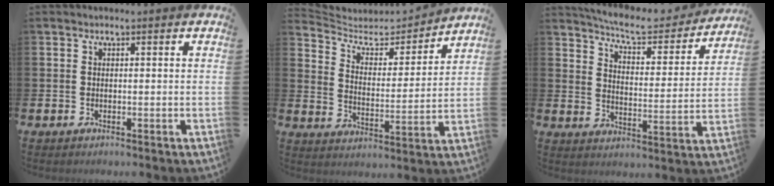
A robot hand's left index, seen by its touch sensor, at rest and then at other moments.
{"total": 5.6, "force": [5.1, 2.0, 1.2], "torque": [-0.052, -0.048, 0.082]}
{"total": 7.5, "force": [7.0, 1.2, 2.5], "torque": [-0.066, -0.051, 0.118]}